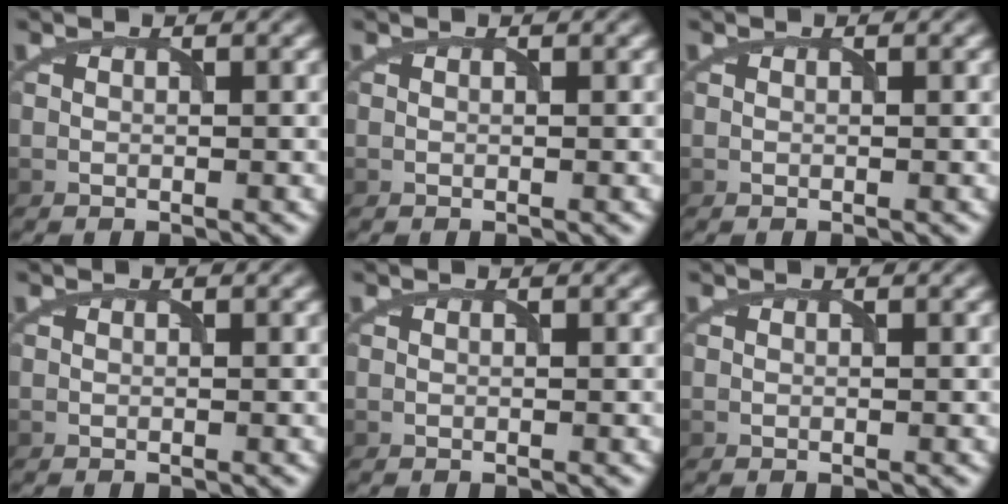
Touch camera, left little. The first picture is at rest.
{"total": 0.0}
{"total": 0.0}
{"total": 0.0}
{"total": 0.0}
{"total": 0.0}